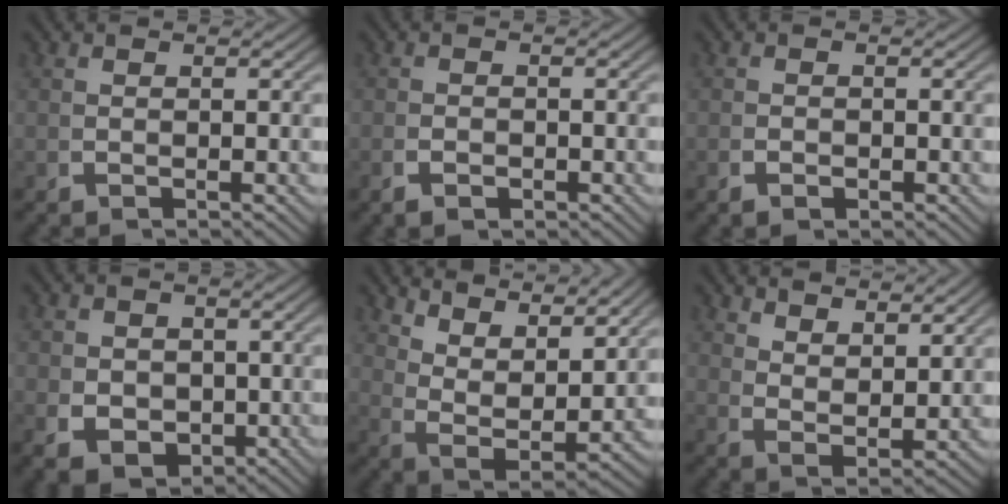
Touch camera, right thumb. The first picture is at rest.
{"total": 1.1, "force": [-0.8, 0.5, 0.5], "torque": [-0.002, -0.002, -0.014]}
{"total": 0.7, "force": [-0.6, 0.3, 0.3], "torque": [0.000, -0.002, -0.011]}
{"total": 5.8, "force": [-0.9, 4.6, 3.4], "torque": [-0.073, -0.034, 0.007]}
{"total": 8.2, "force": [2.9, 4.7, 6.2], "torque": [-0.144, -0.032, 0.066]}
{"total": 3.9, "force": [2.6, 1.4, 2.4], "torque": [-0.045, -0.010, 0.058]}